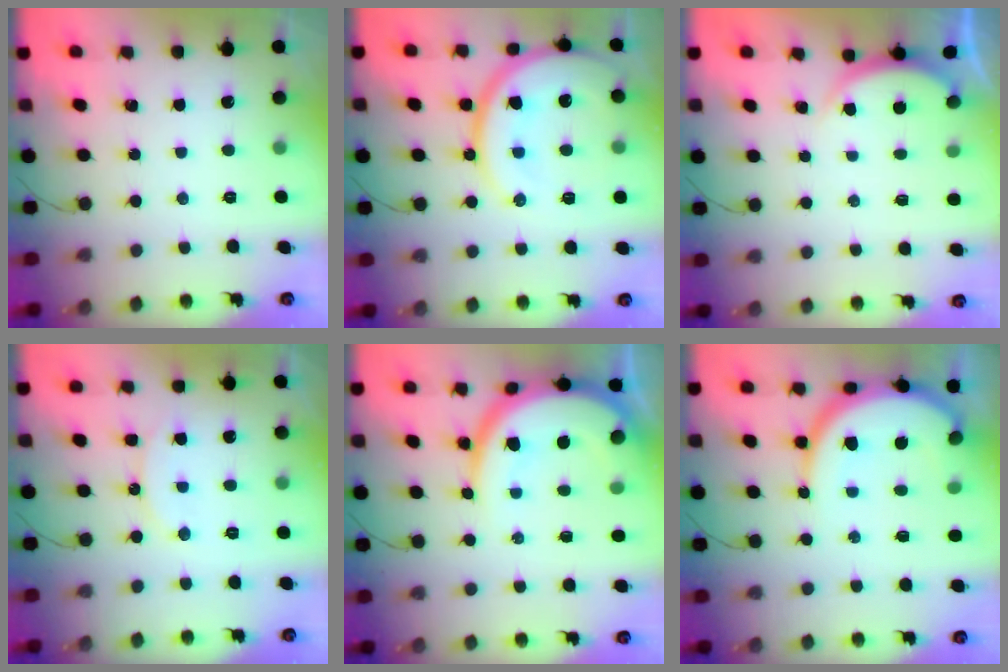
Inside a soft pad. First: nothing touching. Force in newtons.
{"total": 17.6, "press": 17.6, "slide": 1.8}
{"total": 2.1, "press": 2.0, "slide": 0.5}
{"total": 9.6, "press": 9.6, "slide": 0.8}
{"total": 16.2, "press": 16.1, "slide": 1.6}
{"total": 12.4, "press": 12.4, "slide": 1.2}